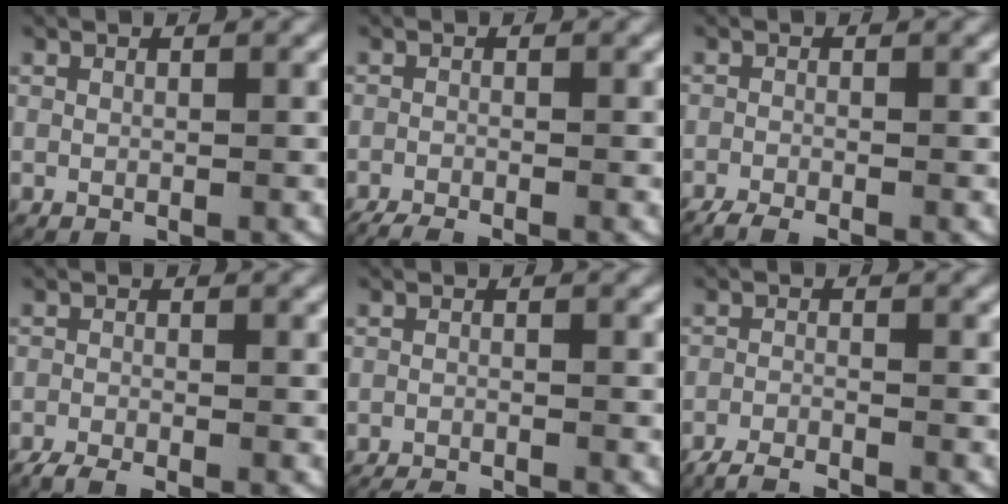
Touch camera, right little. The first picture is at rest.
{"total": 3.8, "force": [-3.5, 1.1, 1.1], "torque": [-0.025, -0.015, -0.050]}
{"total": 3.1, "force": [-2.7, 1.1, 1.0], "torque": [-0.027, -0.013, -0.041]}
{"total": 3.6, "force": [-3.2, 1.3, 1.3], "torque": [-0.031, -0.015, -0.047]}
{"total": 3.6, "force": [-3.4, 0.9, 0.6], "torque": [-0.015, -0.015, -0.050]}
{"total": 4.4, "force": [-4.1, 1.3, 0.9], "torque": [-0.025, -0.017, -0.064]}